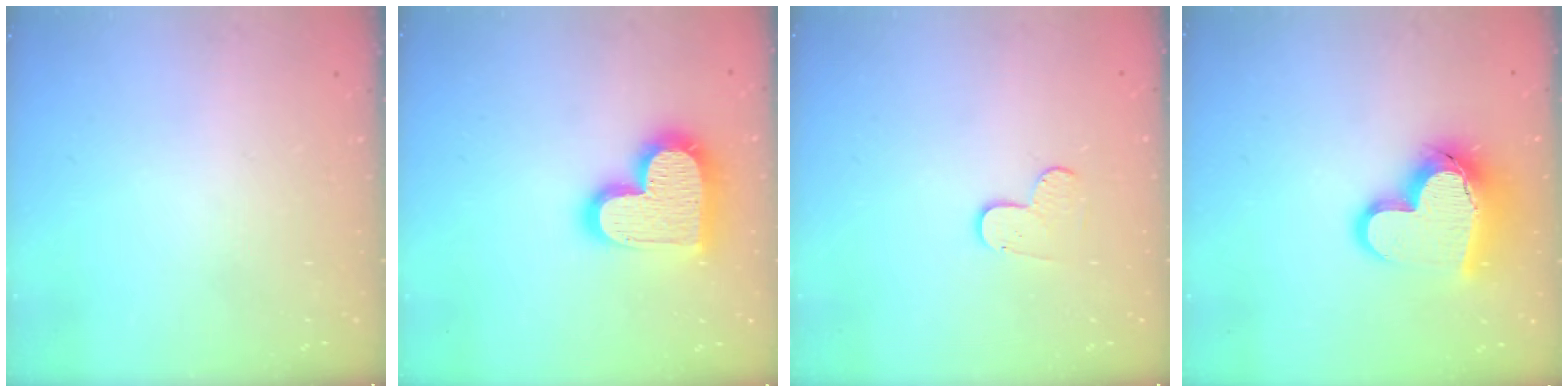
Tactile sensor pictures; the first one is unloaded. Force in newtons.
{"total": 19.5, "press": 19.5, "slide": 1.5}
{"total": 4.0, "press": 4.0, "slide": 0.2}
{"total": 15.9, "press": 15.7, "slide": 2.2}